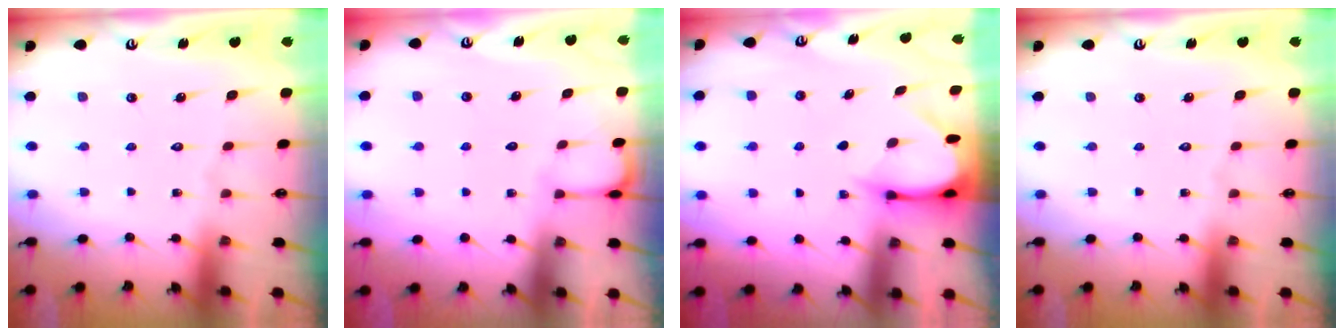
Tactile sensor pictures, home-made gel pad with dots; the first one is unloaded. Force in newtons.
{"total": 0.8, "press": 0.8, "slide": 0.0}
{"total": 3.4, "press": 3.4, "slide": 0.3}
{"total": 0.0}